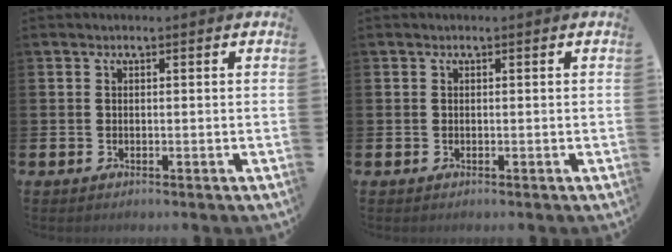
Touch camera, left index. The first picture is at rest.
{"total": 0.0}